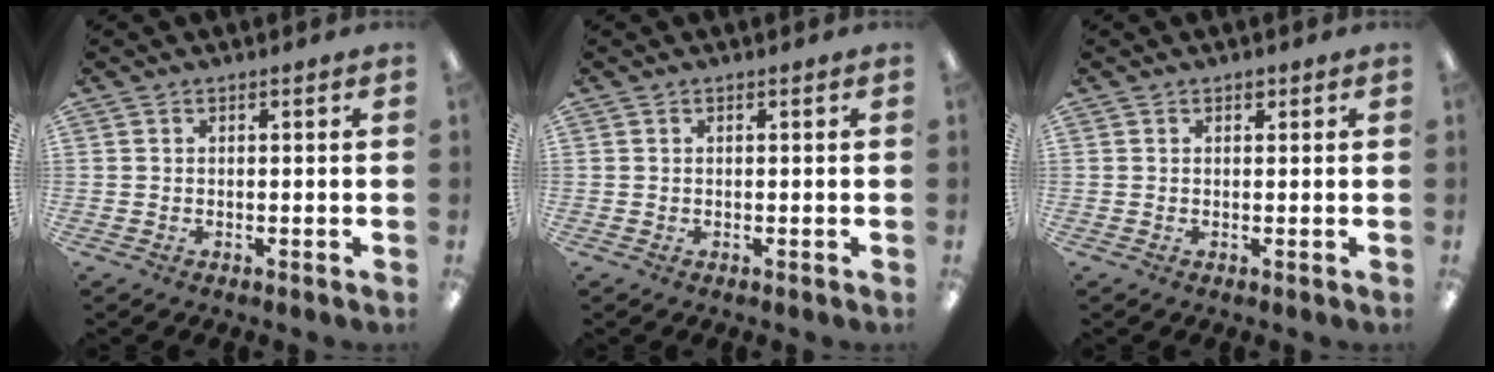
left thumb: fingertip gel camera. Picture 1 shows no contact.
{"total": 0.0}
{"total": 0.8, "force": [0.6, 0.5, 0.4], "torque": [-0.001, -0.002, 0.008]}